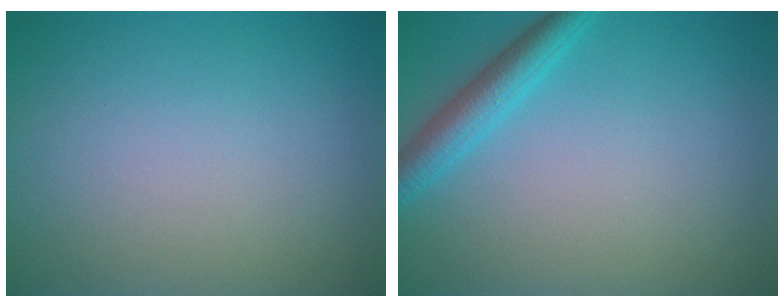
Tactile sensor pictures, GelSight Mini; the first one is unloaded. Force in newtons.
{"total": 3.0, "press": 3.0, "slide": 0.1}